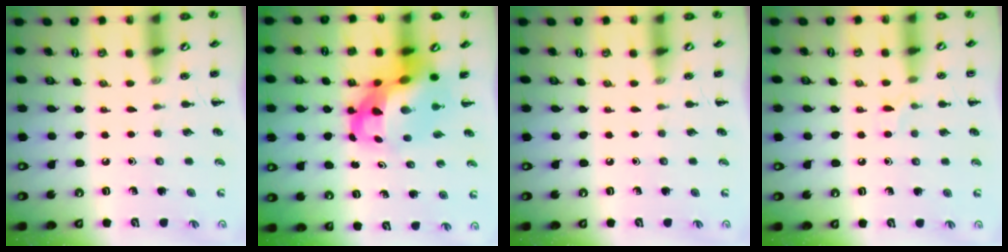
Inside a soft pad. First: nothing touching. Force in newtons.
{"total": 11.8, "press": 11.3, "slide": 3.2}
{"total": 0.0}
{"total": 3.9, "press": 3.6, "slide": 1.4}